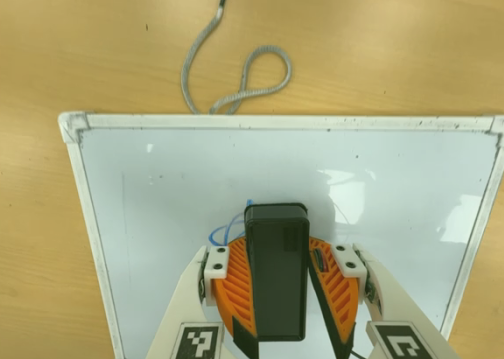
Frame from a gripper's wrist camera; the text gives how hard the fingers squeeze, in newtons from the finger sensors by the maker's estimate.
{"total": 12.9, "left": 14.5, "right": 11.3}